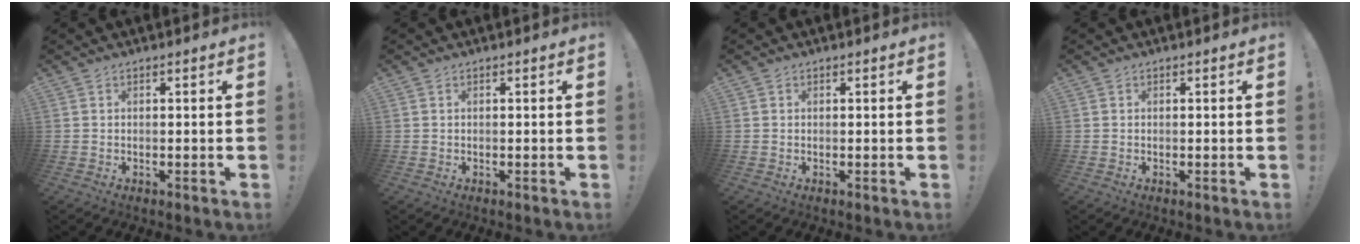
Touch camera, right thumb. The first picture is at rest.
{"total": 0.0}
{"total": 0.0}
{"total": 0.0}